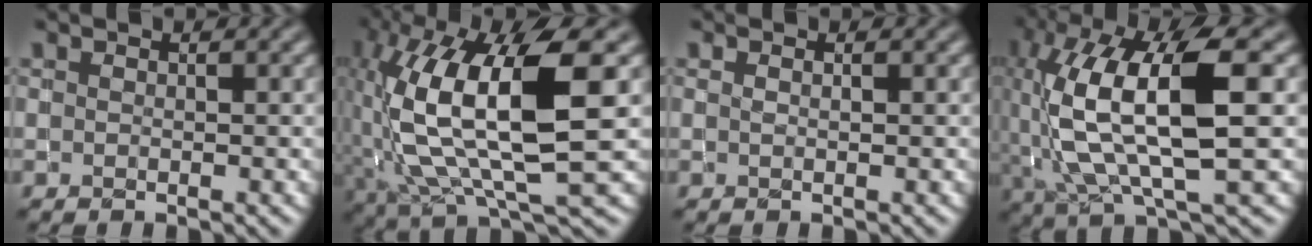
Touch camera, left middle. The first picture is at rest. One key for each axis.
{"total": 13.0, "fx": 1.2, "fy": 4.8, "fz": 12.1, "tx": -0.241, "ty": -0.006, "tz": 0.024}
{"total": 0.6, "fx": 0.3, "fy": 0.3, "fz": 0.5, "tx": -0.003, "ty": -0.009, "tz": 0.003}
{"total": 11.8, "fx": 0.6, "fy": 4.0, "fz": 11.1, "tx": -0.211, "ty": 0.009, "tz": 0.011}